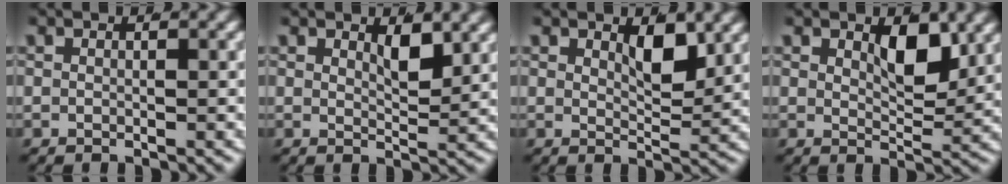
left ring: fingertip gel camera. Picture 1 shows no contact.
{"total": 2.1, "force": [1.7, 0.3, 1.3], "torque": [-0.017, -0.020, 0.036]}
{"total": 2.7, "force": [1.9, 0.8, 1.8], "torque": [-0.026, -0.022, 0.042]}
{"total": 3.3, "force": [2.0, 1.3, 2.3], "torque": [-0.035, -0.023, 0.045]}